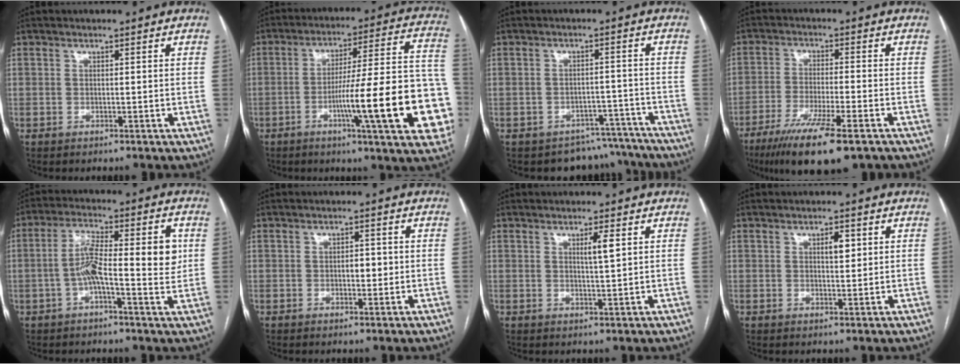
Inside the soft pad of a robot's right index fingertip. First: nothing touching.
{"total": 22.1, "force": [-6.4, 1.5, 21.0], "torque": [-0.219, 0.019, -0.086]}
{"total": 9.2, "force": [-8.1, 4.3, -0.5], "torque": [0.030, 0.038, -0.091]}
{"total": 13.4, "force": [-8.9, 1.5, 9.9], "torque": [-0.171, -0.035, -0.143]}
{"total": 10.5, "force": [-0.1, 2.5, 10.2], "torque": [-0.171, 0.020, -0.008]}
{"total": 2.2, "force": [-0.2, 1.1, 1.9], "torque": [-0.026, 0.004, -0.002]}
{"total": 2.6, "force": [1.0, 0.0, 2.4], "torque": [-0.043, -0.003, 0.018]}
{"total": 2.4, "force": [0.9, 0.8, 2.1], "torque": [-0.033, 0.000, 0.014]}